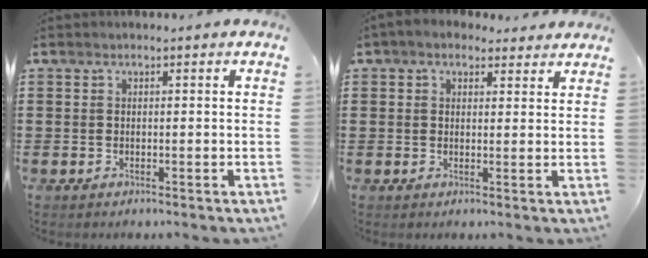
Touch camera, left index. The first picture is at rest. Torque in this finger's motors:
{"motor_torque": [2.14, 0.00, 0.94, 0.20]}